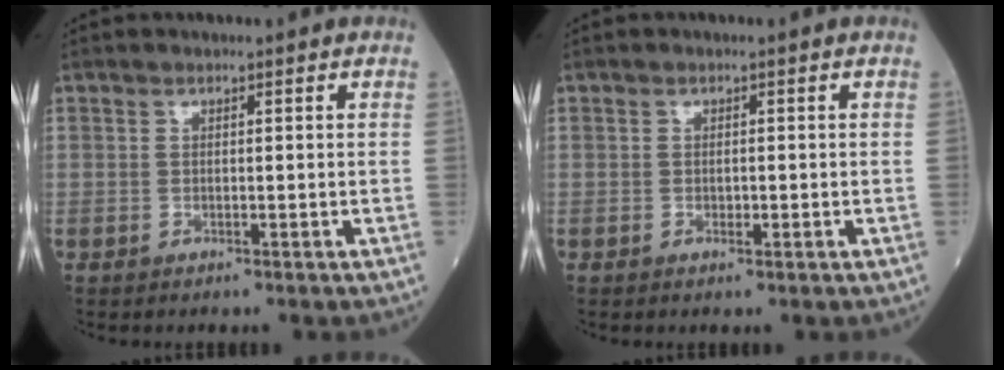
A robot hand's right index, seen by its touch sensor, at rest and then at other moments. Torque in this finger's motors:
{"motor_torque": [-0.09, 0.00, -0.06, 0.00]}